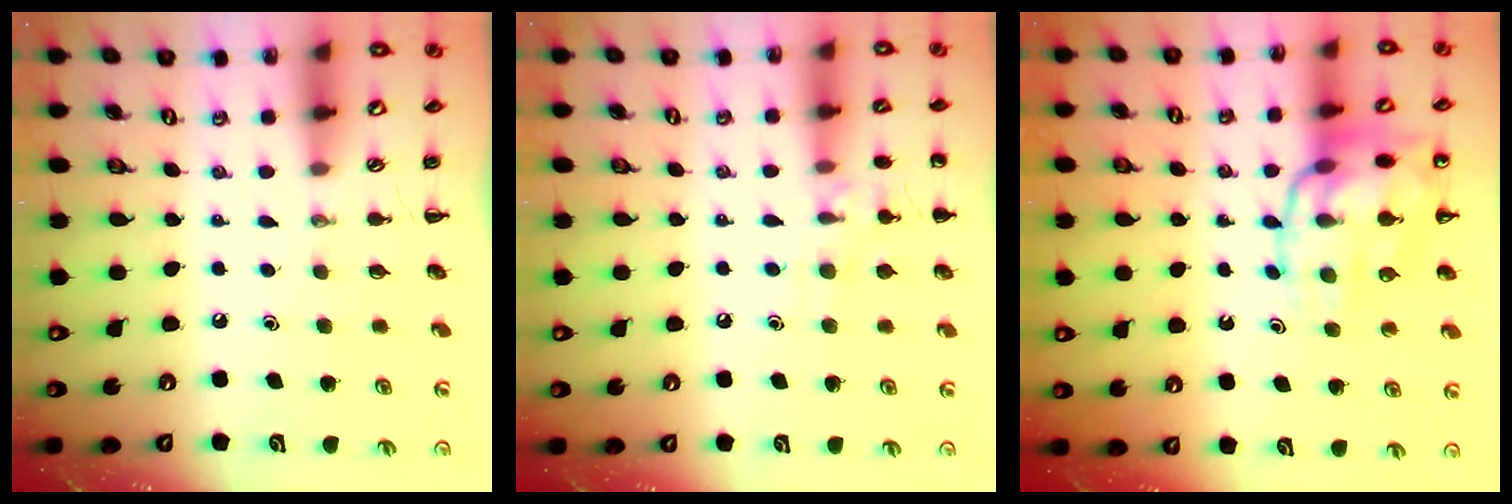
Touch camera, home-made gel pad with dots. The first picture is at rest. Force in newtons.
{"total": 8.9, "press": 8.7, "slide": 2.0}
{"total": 16.1, "press": 16.0, "slide": 1.9}